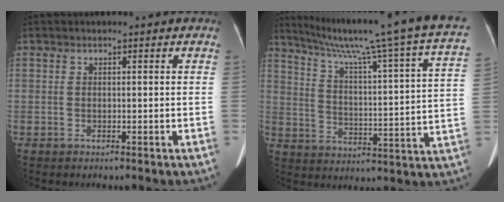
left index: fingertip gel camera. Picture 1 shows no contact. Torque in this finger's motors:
{"motor_torque": [0.74, -1.40, 0.01, 0.07]}